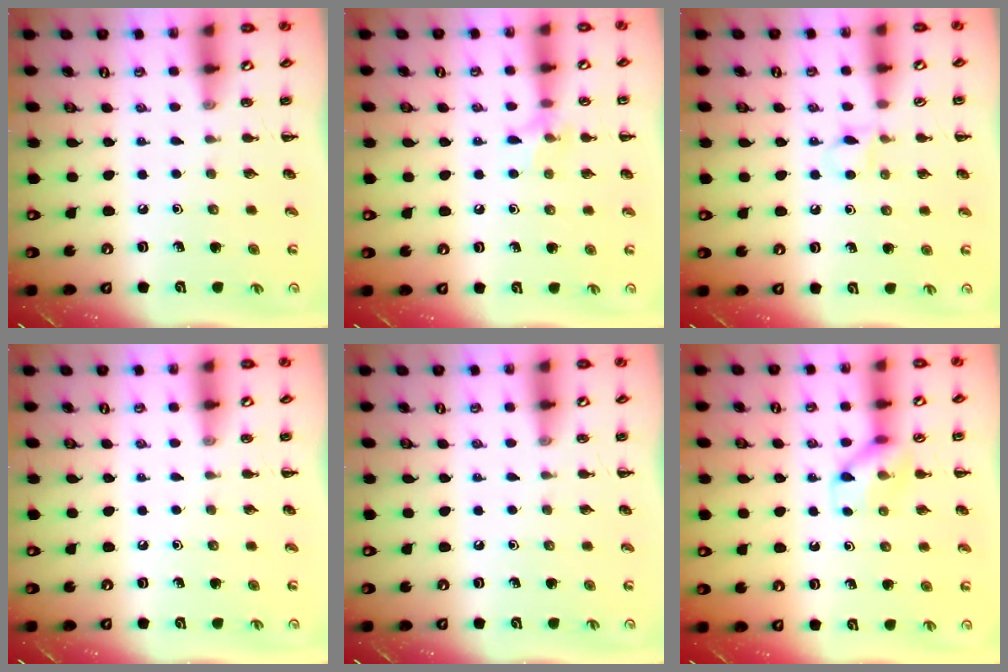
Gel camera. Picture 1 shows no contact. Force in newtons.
{"total": 7.1, "press": 6.8, "slide": 1.8}
{"total": 3.9, "press": 3.7, "slide": 1.3}
{"total": 0.0}
{"total": 0.0}
{"total": 9.8, "press": 9.7, "slide": 0.7}